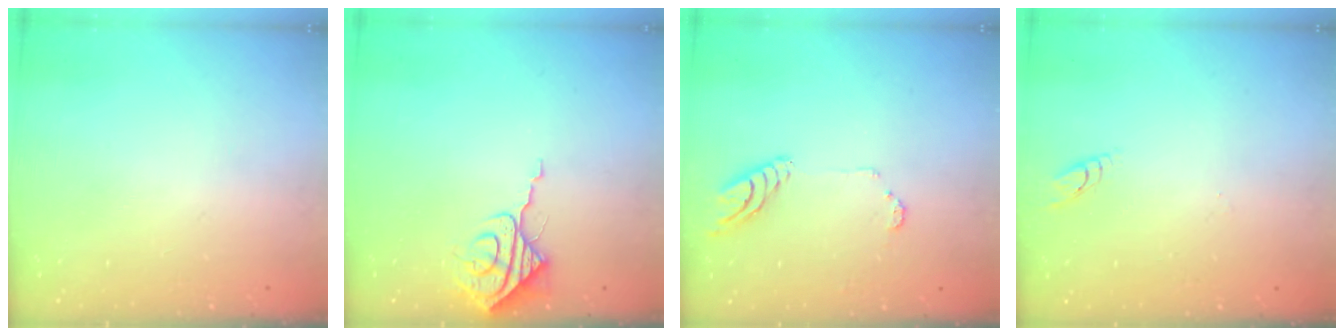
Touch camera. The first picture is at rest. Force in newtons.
{"total": 7.8, "press": 7.8, "slide": 0.7}
{"total": 9.8, "press": 9.7, "slide": 0.9}
{"total": 2.7, "press": 2.7, "slide": 0.3}